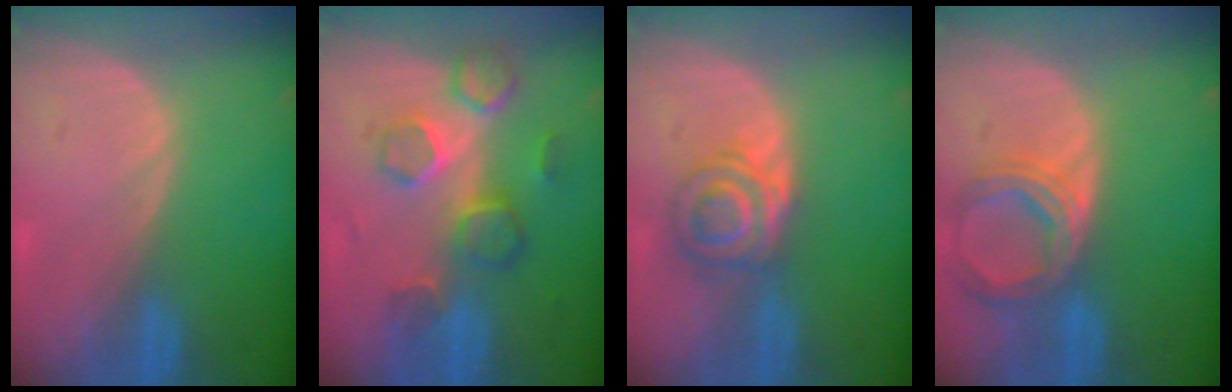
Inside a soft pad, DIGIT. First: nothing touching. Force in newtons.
{"total": 8.7, "press": 7.6, "slide": 4.2}
{"total": 6.0, "press": 5.6, "slide": 2.2}
{"total": 6.9, "press": 6.3, "slide": 2.6}